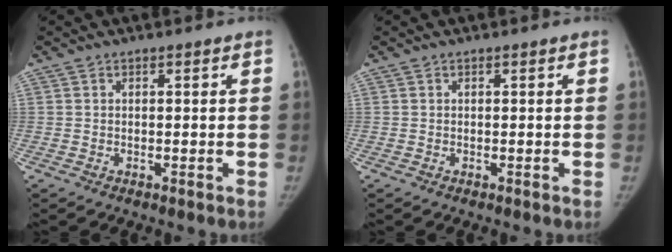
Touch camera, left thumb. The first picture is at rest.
{"total": 0.0}